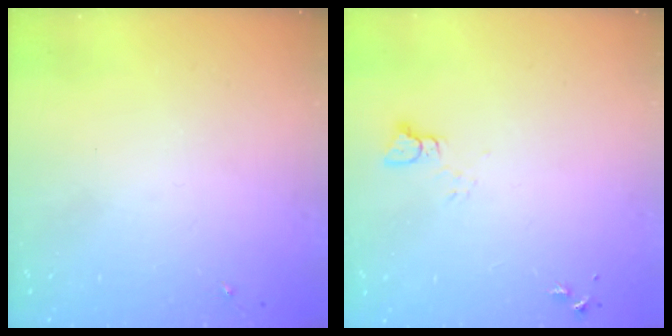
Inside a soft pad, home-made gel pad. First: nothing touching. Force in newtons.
{"total": 2.2, "press": 2.2, "slide": 0.2}